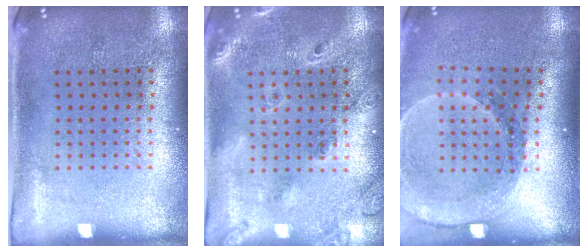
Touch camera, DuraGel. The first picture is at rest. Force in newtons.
{"total": 1.8, "press": 1.7, "slide": 0.6}
{"total": 1.5, "press": 1.5, "slide": 0.1}